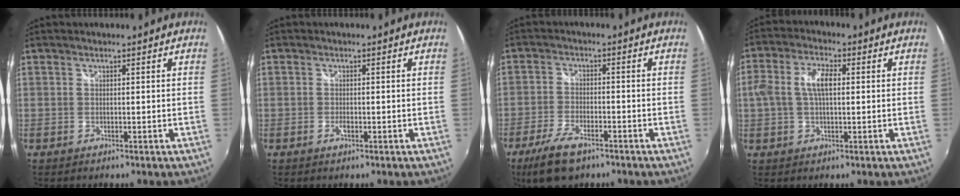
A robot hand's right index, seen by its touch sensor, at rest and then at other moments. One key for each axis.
{"total": 1.2, "fx": -0.5, "fy": 0.6, "fz": 0.9, "tx": -0.018, "ty": -0.002, "tz": -0.010}
{"total": 9.0, "fx": -6.0, "fy": 3.7, "fz": 5.6, "tx": -0.139, "ty": -0.018, "tz": -0.113}
{"total": 7.2, "fx": 0.5, "fy": 3.3, "fz": 6.3, "tx": -0.125, "ty": 0.012, "tz": 0.010}